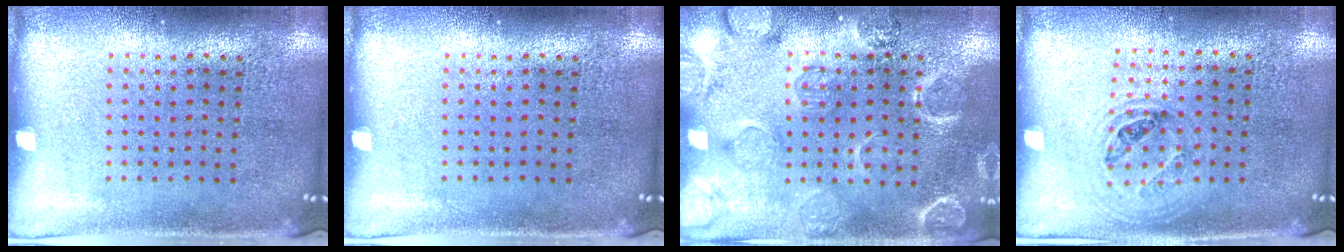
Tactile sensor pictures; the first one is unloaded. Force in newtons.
{"total": 0.0}
{"total": 2.4, "press": 2.3, "slide": 0.8}
{"total": 1.0, "press": 0.9, "slide": 0.4}